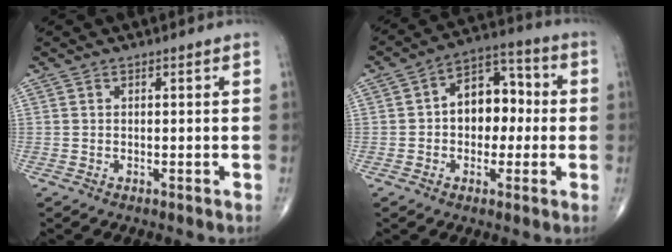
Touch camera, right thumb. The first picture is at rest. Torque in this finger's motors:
{"motor_torque": [0.03, 0.26, 0.15, 0.00, 0.08]}